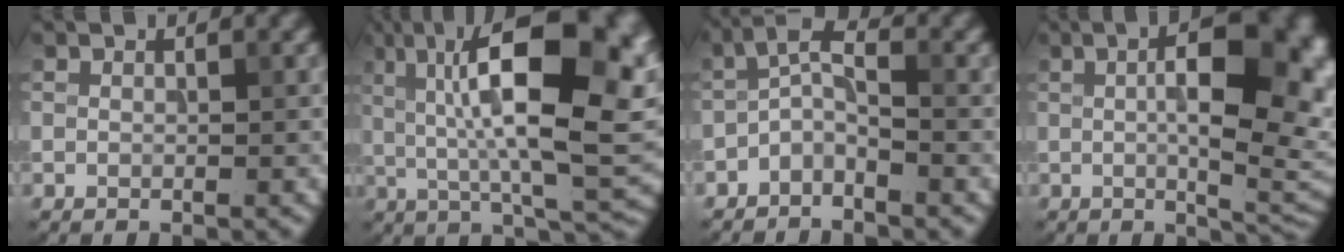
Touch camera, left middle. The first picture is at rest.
{"total": 16.9, "force": [3.4, 6.2, 15.3], "torque": [-0.229, 0.012, 0.044]}
{"total": 2.2, "force": [-1.6, 0.7, 1.4], "torque": [-0.029, 0.012, -0.038]}
{"total": 12.7, "force": [1.3, 5.1, 11.5], "torque": [-0.124, 0.015, 0.013]}